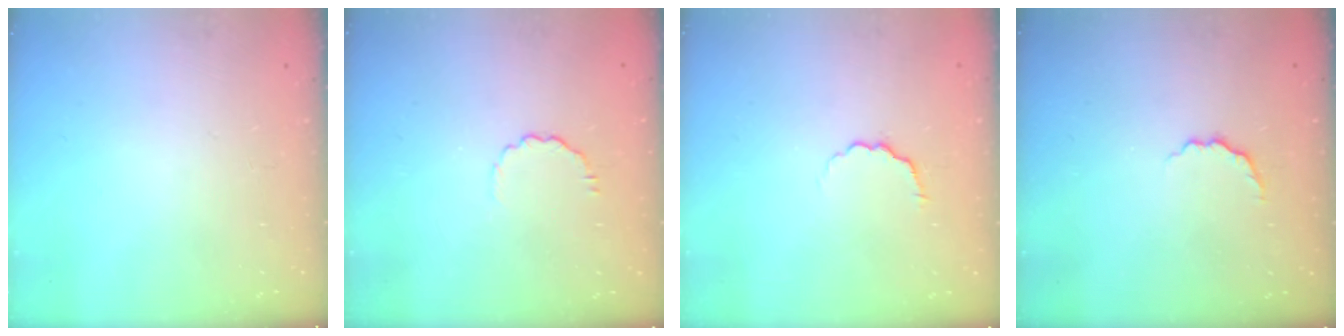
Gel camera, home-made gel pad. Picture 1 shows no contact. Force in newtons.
{"total": 3.5, "press": 3.2, "slide": 1.4}
{"total": 3.7, "press": 3.5, "slide": 1.1}
{"total": 3.2, "press": 3.1, "slide": 0.8}